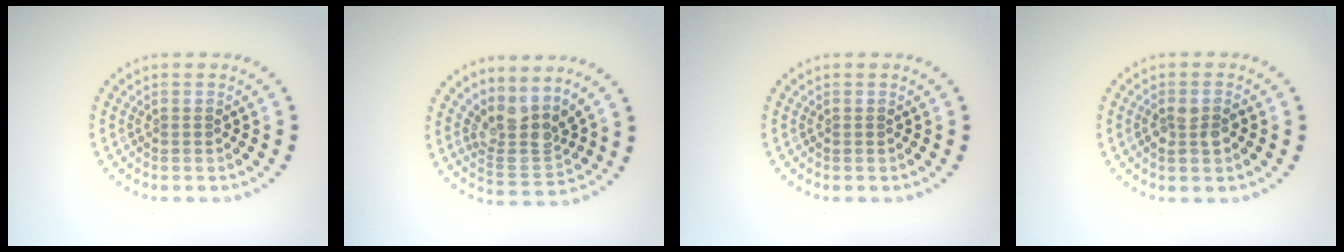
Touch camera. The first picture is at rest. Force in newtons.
{"total": 3.6, "press": 2.7, "slide": 2.4}
{"total": 0.0}
{"total": 1.7, "press": 1.7, "slide": 0.3}